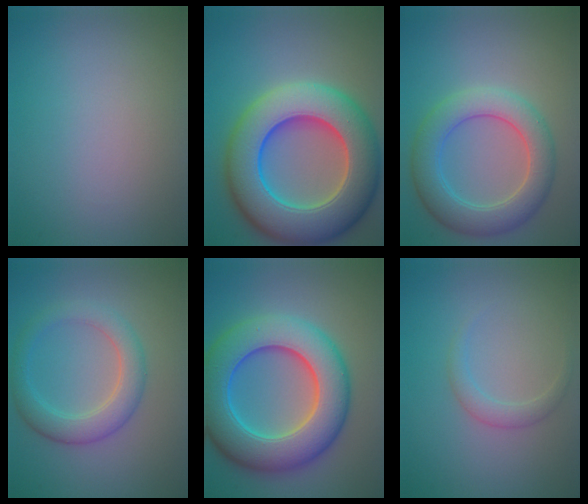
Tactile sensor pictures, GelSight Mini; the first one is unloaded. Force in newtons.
{"total": 13.3, "press": 13.1, "slide": 2.1}
{"total": 5.7, "press": 5.7, "slide": 0.3}
{"total": 4.1, "press": 4.1, "slide": 0.3}
{"total": 11.3, "press": 11.3, "slide": 0.2}
{"total": 1.5, "press": 1.5, "slide": 0.0}